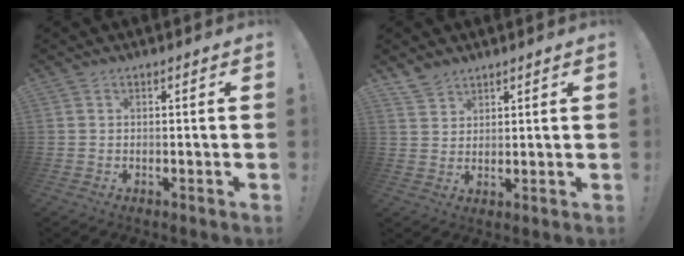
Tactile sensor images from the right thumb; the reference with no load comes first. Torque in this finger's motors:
{"motor_torque": [-0.06, -0.03, -0.18, 0.28, 0.07]}